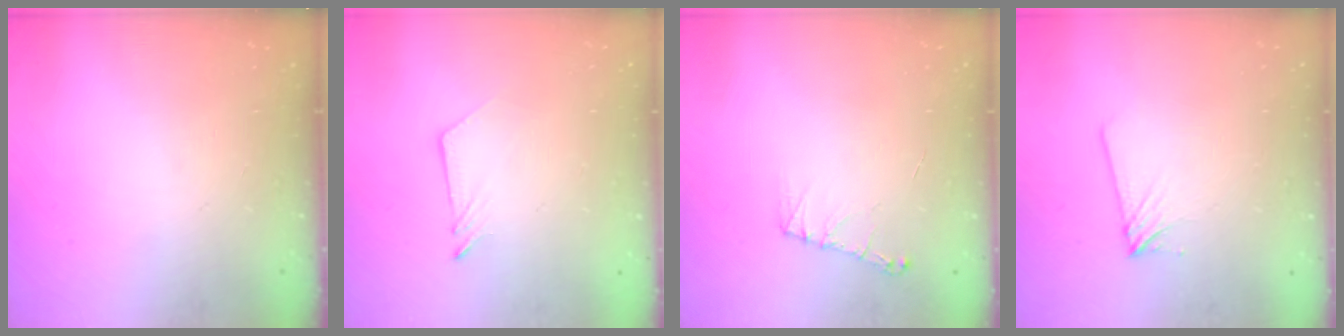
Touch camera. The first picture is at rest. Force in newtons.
{"total": 2.6, "press": 2.6, "slide": 0.3}
{"total": 5.4, "press": 5.3, "slide": 0.7}
{"total": 5.0, "press": 5.0, "slide": 0.8}